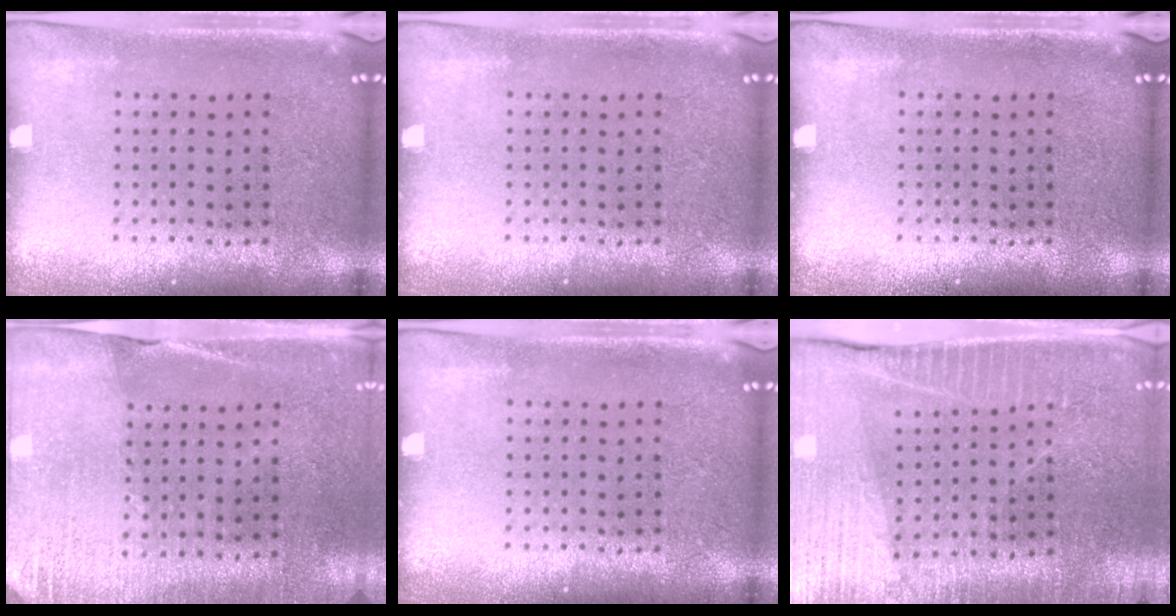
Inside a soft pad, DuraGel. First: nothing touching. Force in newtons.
{"total": 0.0}
{"total": 0.0}
{"total": 2.7, "press": 2.6, "slide": 0.9}
{"total": 0.0}
{"total": 3.5, "press": 3.5, "slide": 0.4}